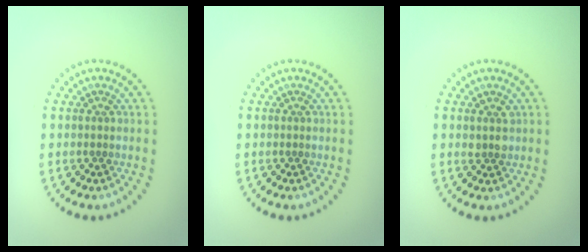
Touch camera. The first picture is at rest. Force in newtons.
{"total": 0.0}
{"total": 1.5, "press": 1.4, "slide": 0.5}